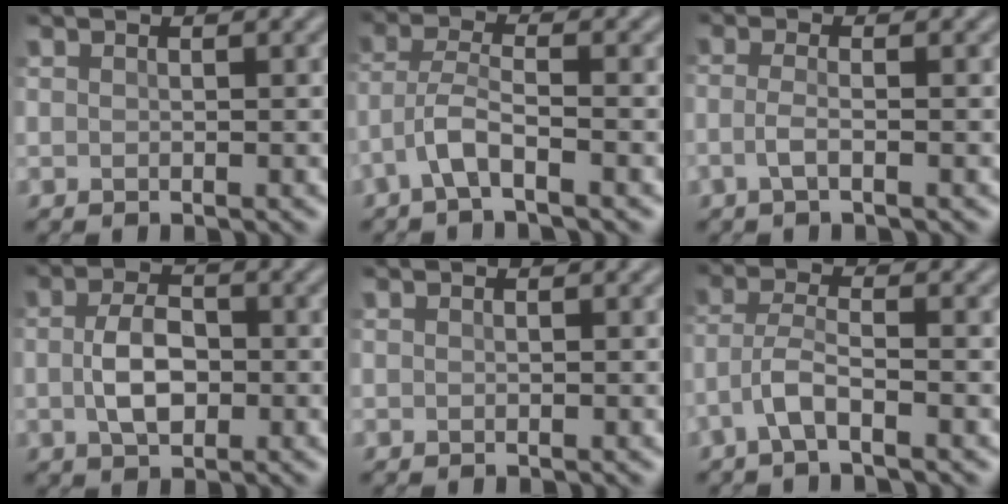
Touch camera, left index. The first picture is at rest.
{"total": 3.3, "force": [-2.0, 0.6, 2.5], "torque": [-0.055, 0.006, -0.053]}
{"total": 1.8, "force": [-0.9, 0.5, 1.5], "torque": [-0.032, -0.005, -0.027]}
{"total": 4.2, "force": [-0.6, 2.6, 3.2], "torque": [-0.069, -0.002, -0.014]}
{"total": 0.0}
{"total": 3.0, "force": [-1.8, 0.6, 2.3], "torque": [-0.050, 0.004, -0.048]}